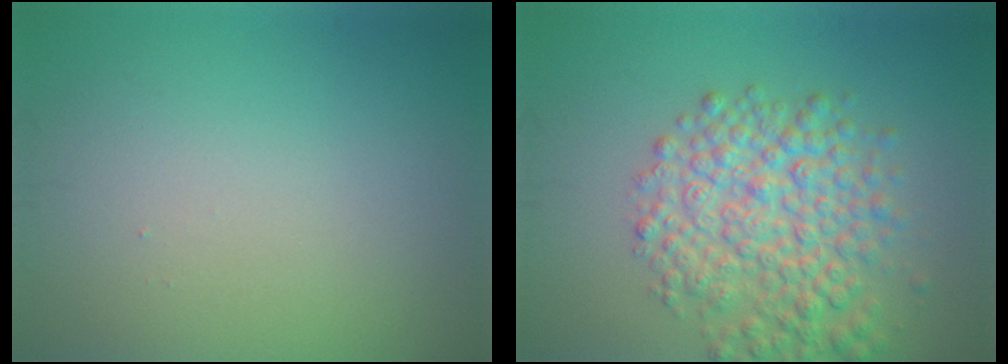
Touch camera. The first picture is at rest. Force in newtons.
{"total": 6.5, "press": 6.5, "slide": 0.2}